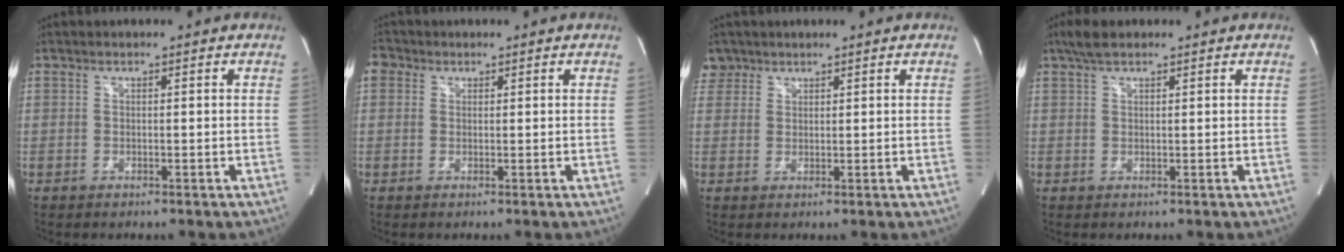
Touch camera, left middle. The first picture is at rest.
{"total": 2.5, "force": [1.0, 2.2, 0.6], "torque": [-0.009, 0.014, 0.015]}
{"total": 3.2, "force": [2.3, 2.2, -0.2], "torque": [0.010, 0.009, 0.044]}
{"total": 3.2, "force": [2.3, 1.3, 1.8], "torque": [-0.039, 0.018, 0.044]}